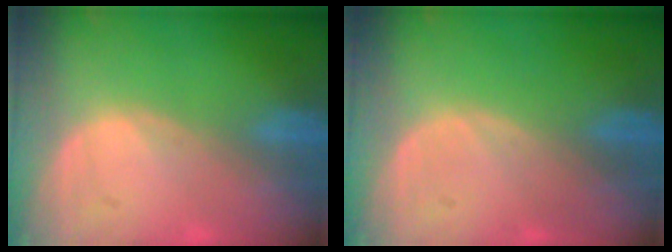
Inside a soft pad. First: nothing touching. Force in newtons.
{"total": 0.0}